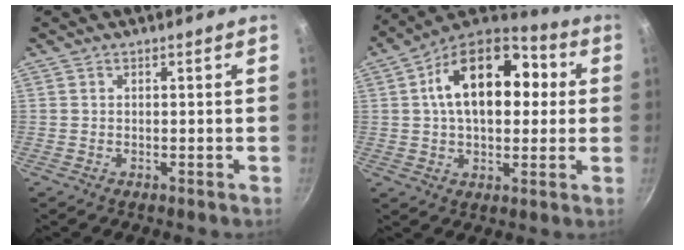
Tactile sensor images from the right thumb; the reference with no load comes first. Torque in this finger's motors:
{"motor_torque": [0.76, 4.25, 1.82, 0.41, 0.15]}